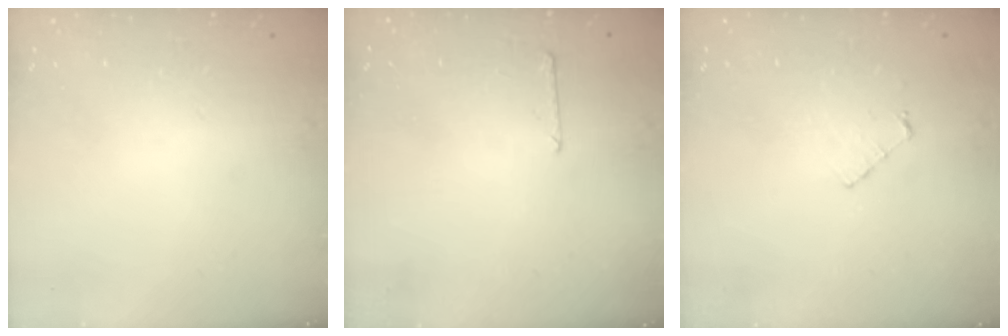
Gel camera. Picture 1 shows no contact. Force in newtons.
{"total": 4.3, "press": 4.3, "slide": 0.4}
{"total": 3.4, "press": 3.3, "slide": 0.3}